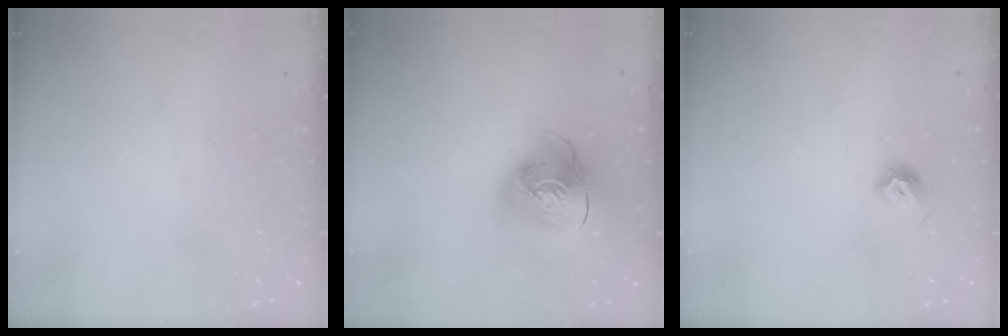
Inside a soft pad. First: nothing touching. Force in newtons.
{"total": 13.5, "press": 13.4, "slide": 1.9}
{"total": 6.8, "press": 6.7, "slide": 0.8}